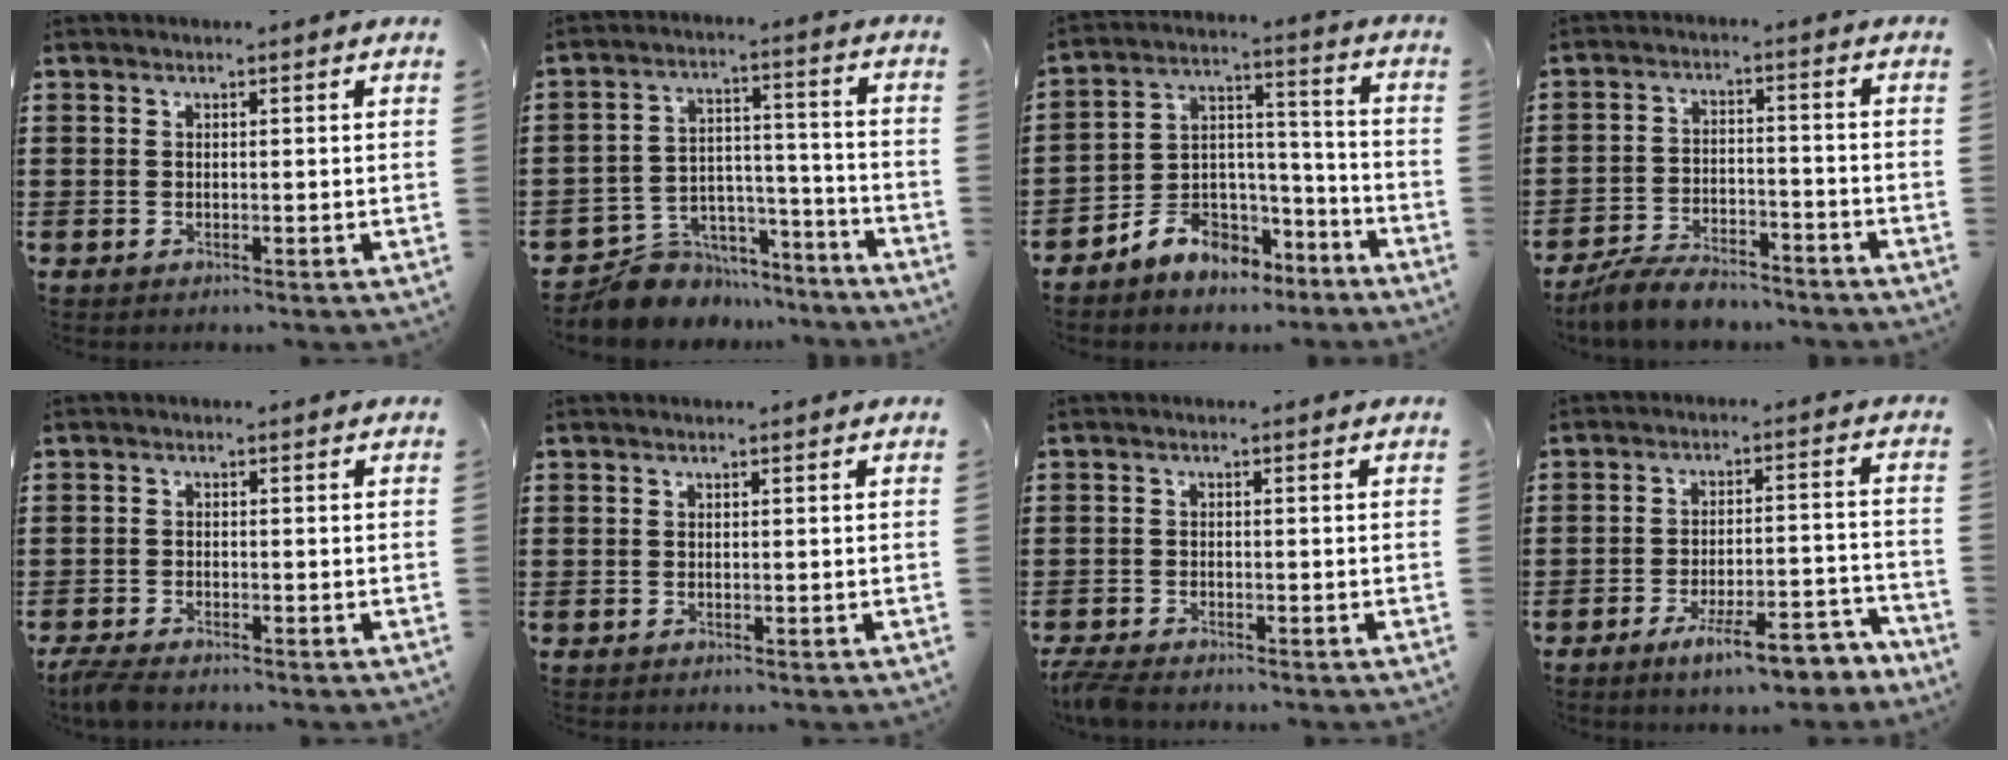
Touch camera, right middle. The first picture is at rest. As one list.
[{"total": 6.9, "force": [-6.3, 2.7, 0.1], "torque": [-0.006, 0.015, -0.122]}, {"total": 5.7, "force": [-4.8, 3.1, -0.2], "torque": [-0.007, 0.015, -0.095]}, {"total": 6.3, "force": [-5.9, 1.2, 1.8], "torque": [-0.039, 0.008, -0.114]}, {"total": 2.5, "force": [-2.3, 0.3, 0.8], "torque": [-0.035, -0.006, -0.054]}, {"total": 0.0}, {"total": 2.3, "force": [-2.2, 0.3, 0.6], "torque": [-0.026, -0.003, -0.049]}, {"total": 9.6, "force": [-7.0, 1.7, 6.3], "torque": [-0.096, 0.009, -0.123]}]